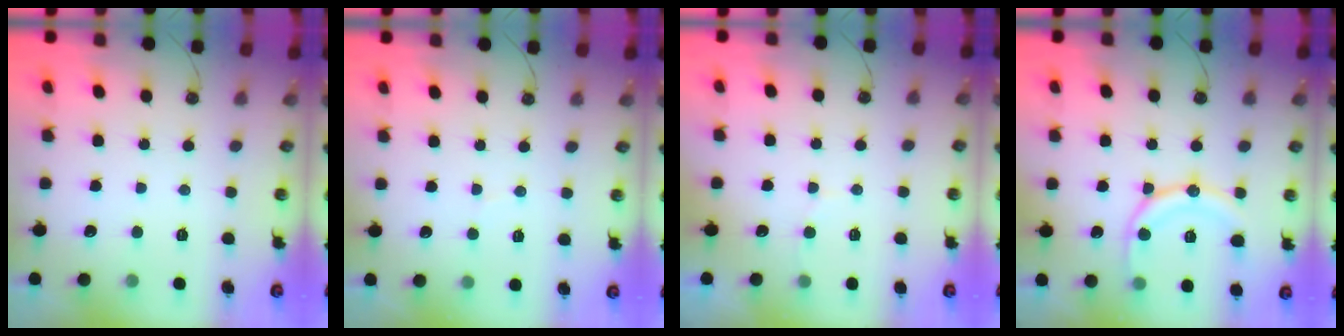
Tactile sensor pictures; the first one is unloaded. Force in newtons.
{"total": 2.6, "press": 2.6, "slide": 0.2}
{"total": 4.6, "press": 4.6, "slide": 0.4}
{"total": 14.5, "press": 14.4, "slide": 1.6}